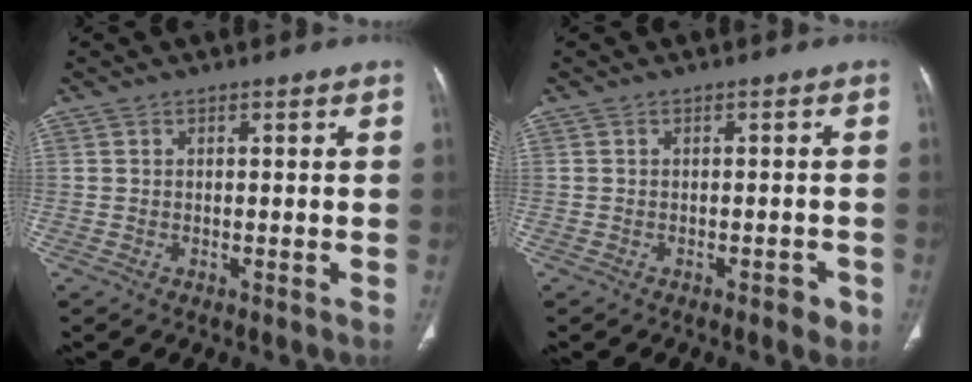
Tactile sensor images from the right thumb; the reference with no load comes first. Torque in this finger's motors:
{"motor_torque": [-0.17, 0.08, -0.17, 0.04, 0.04]}